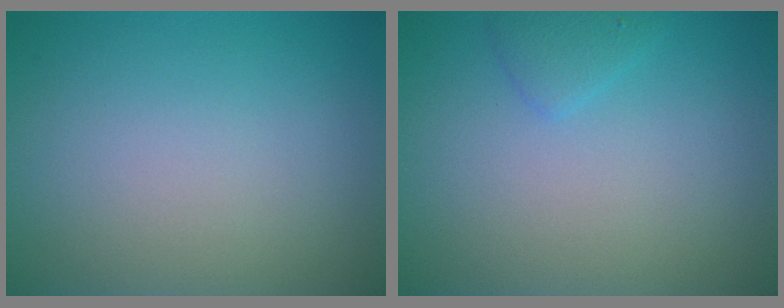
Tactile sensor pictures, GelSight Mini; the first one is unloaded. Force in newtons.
{"total": 1.2, "press": 1.2, "slide": 0.0}